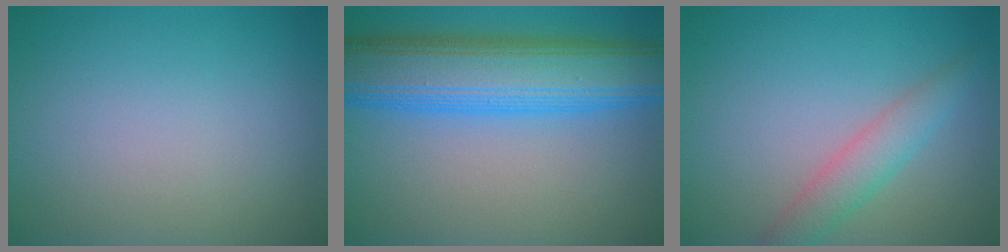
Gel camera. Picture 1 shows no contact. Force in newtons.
{"total": 10.4, "press": 10.4, "slide": 0.4}
{"total": 3.0, "press": 3.0, "slide": 0.1}